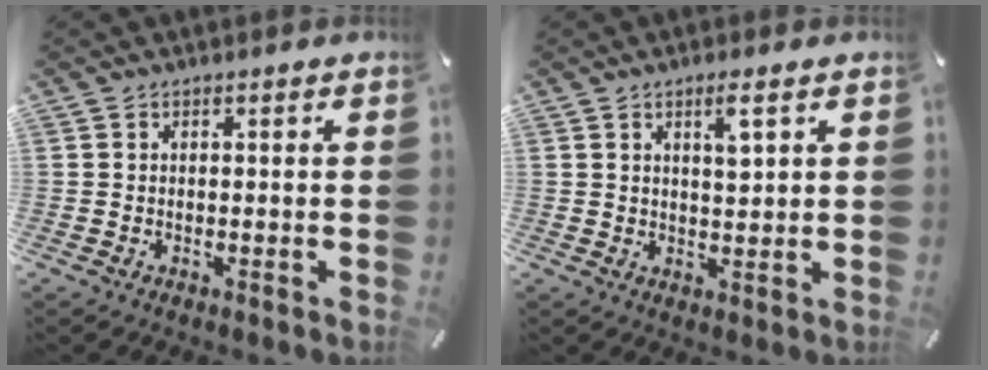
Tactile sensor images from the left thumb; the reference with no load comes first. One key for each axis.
{"total": 4.2, "fx": 2.1, "fy": 0.8, "fz": 3.5, "tx": -0.061, "ty": -0.006, "tz": 0.031}